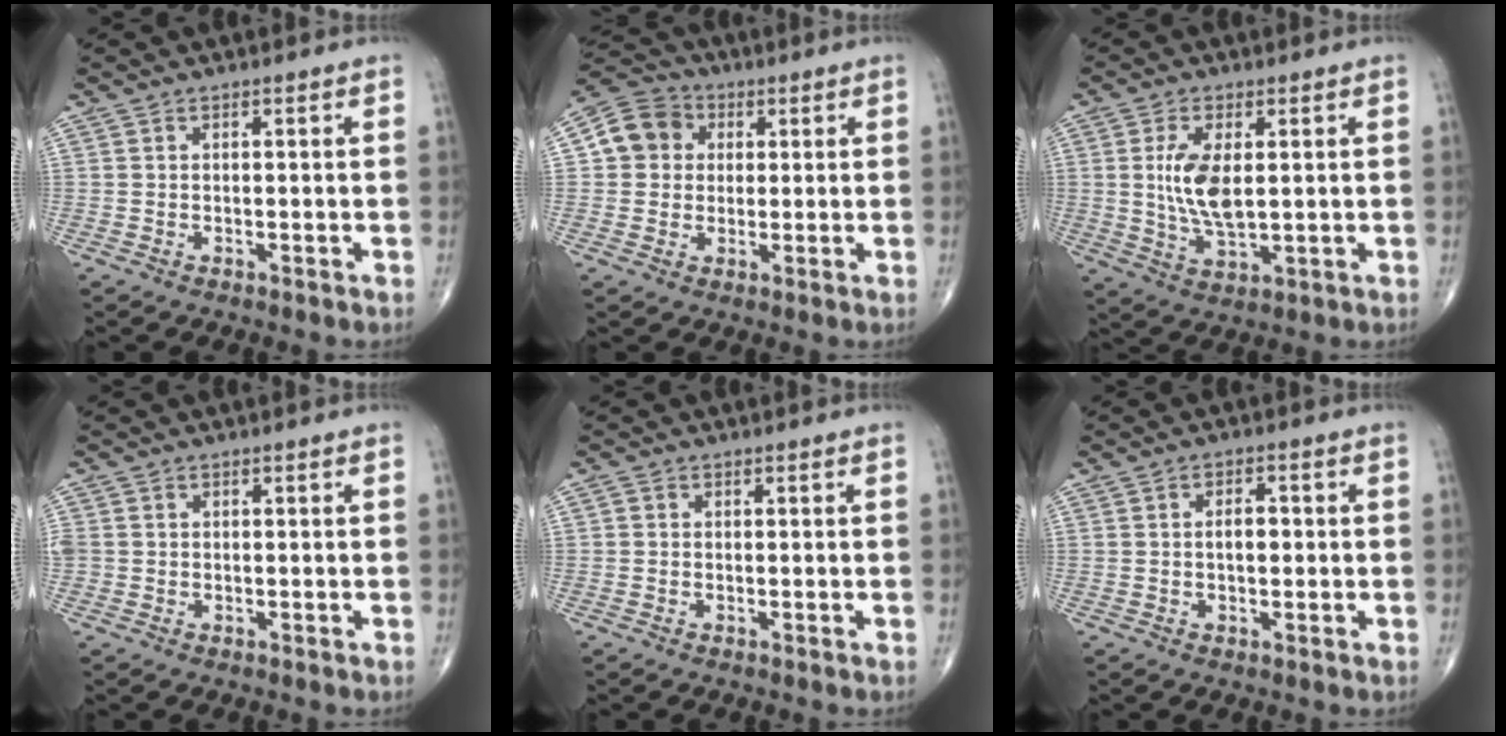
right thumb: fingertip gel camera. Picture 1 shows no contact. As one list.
[{"total": 8.7, "force": [1.7, 7.8, 3.5], "torque": [-0.044, 0.012, 0.016]}, {"total": 8.7, "force": [1.2, 4.0, 7.7], "torque": [-0.151, -0.014, 0.027]}, {"total": 1.9, "force": [0.0, 1.7, 0.8], "torque": [-0.018, 0.005, 0.002]}, {"total": 0.7, "force": [0.0, 0.6, 0.2], "torque": [-0.001, 0.001, -0.002]}, {"total": 3.1, "force": [0.0, 1.8, 2.6], "torque": [-0.039, 0.006, -0.003]}]